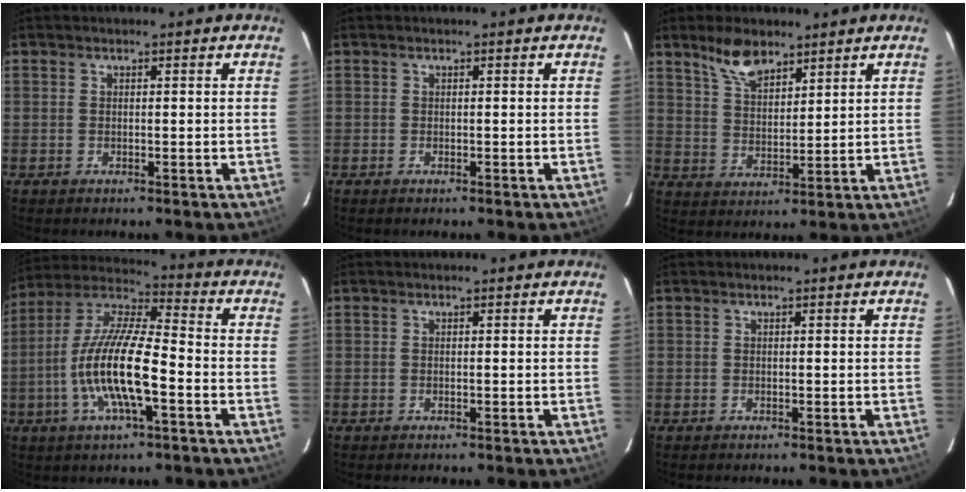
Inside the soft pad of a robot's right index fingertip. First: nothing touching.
{"total": 0.0}
{"total": 7.5, "force": [5.7, 3.1, 3.9], "torque": [-0.068, 0.007, 0.110]}
{"total": 15.9, "force": [-4.5, 3.8, 14.8], "torque": [-0.293, -0.003, -0.093]}
{"total": 0.0}
{"total": 0.0}